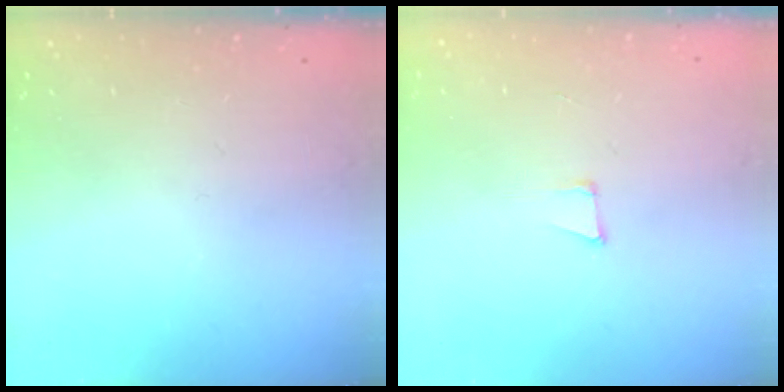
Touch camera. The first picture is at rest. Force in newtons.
{"total": 4.2, "press": 3.2, "slide": 2.7}